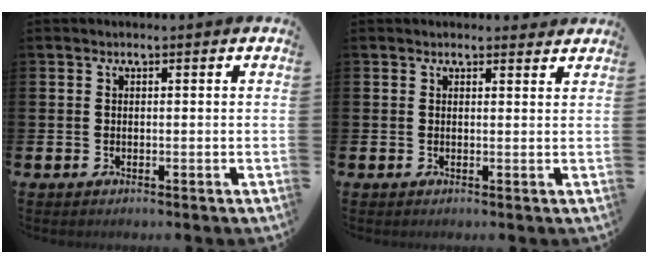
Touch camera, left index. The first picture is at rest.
{"total": 1.3, "force": [1.2, 0.3, 0.1], "torque": [0.007, -0.002, 0.020]}